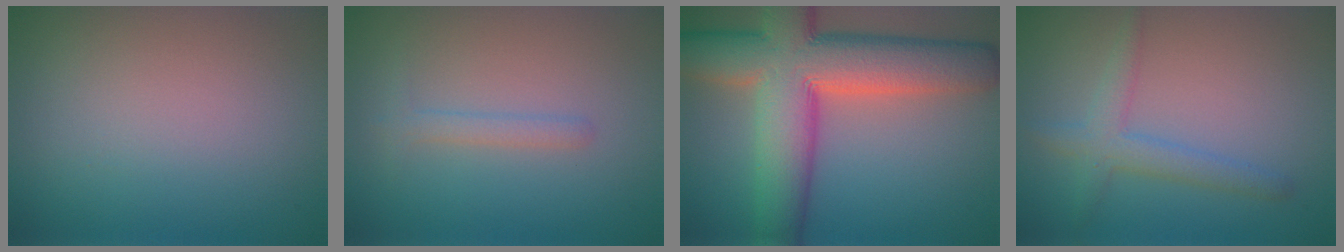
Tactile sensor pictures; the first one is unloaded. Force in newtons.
{"total": 1.3, "press": 1.3, "slide": 0.1}
{"total": 13.3, "press": 13.2, "slide": 0.7}
{"total": 2.9, "press": 2.9, "slide": 0.1}